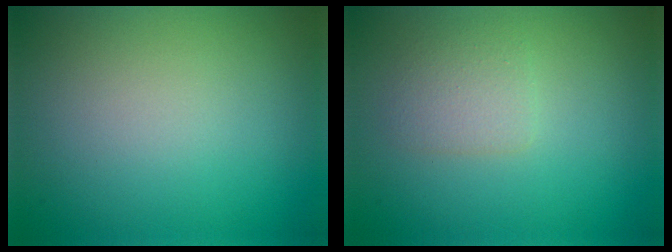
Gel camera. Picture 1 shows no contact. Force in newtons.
{"total": 1.9, "press": 1.9, "slide": 0.0}